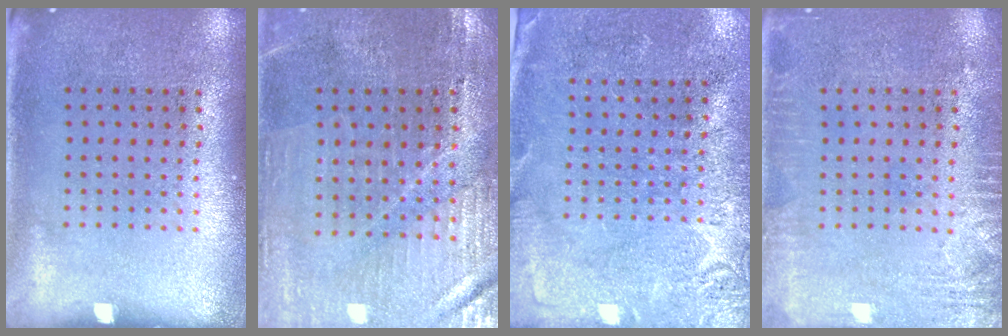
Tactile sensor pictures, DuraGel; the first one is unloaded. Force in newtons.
{"total": 1.3, "press": 1.3, "slide": 0.2}
{"total": 2.7, "press": 2.7, "slide": 0.7}
{"total": 2.7, "press": 2.7, "slide": 0.4}